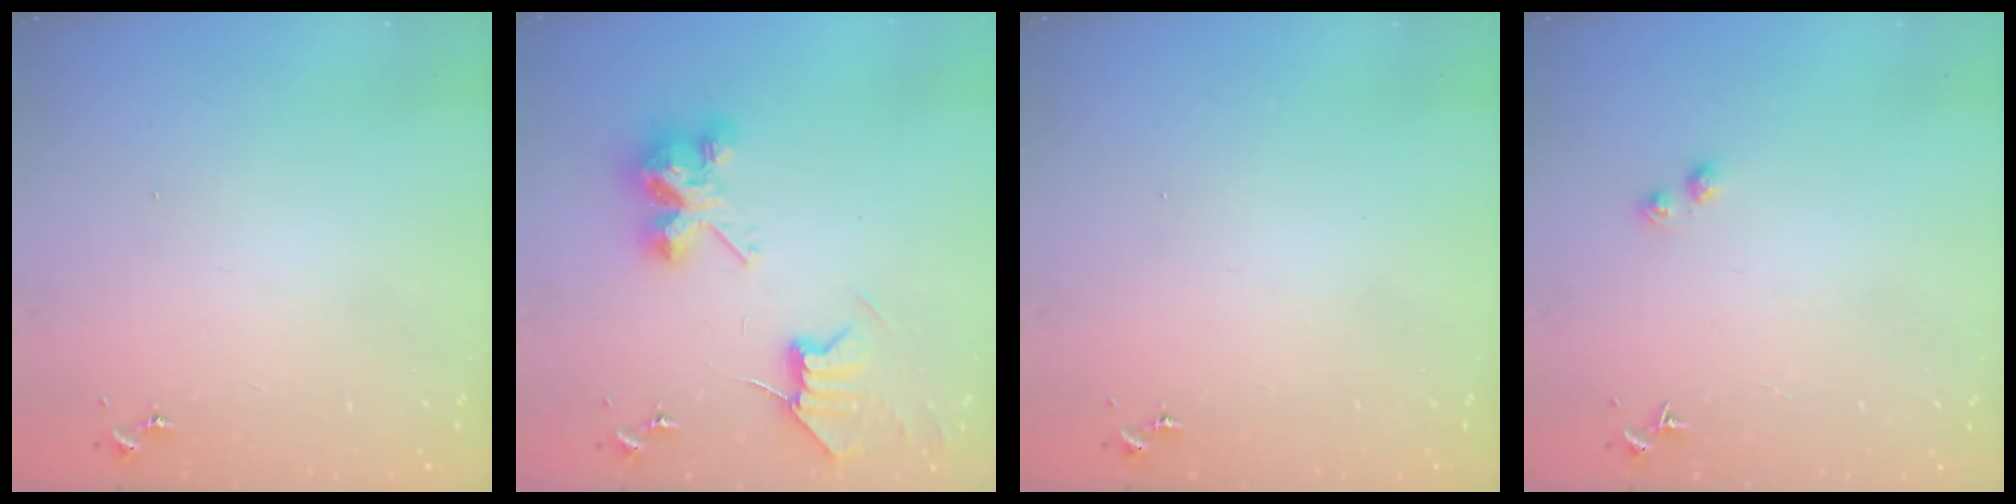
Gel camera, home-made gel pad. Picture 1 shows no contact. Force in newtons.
{"total": 9.7, "press": 9.7, "slide": 0.5}
{"total": 0.0}
{"total": 2.3, "press": 2.2, "slide": 0.3}